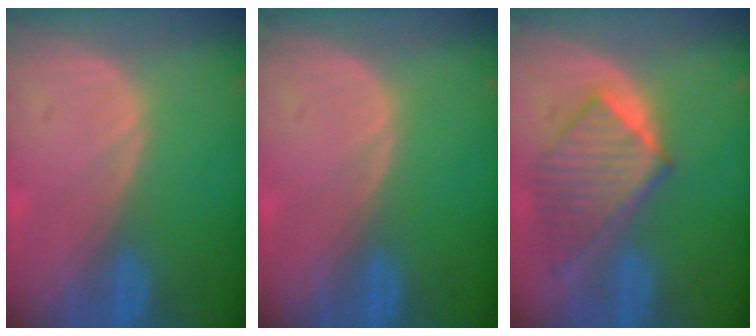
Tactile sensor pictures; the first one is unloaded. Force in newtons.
{"total": 0.0}
{"total": 7.6, "press": 7.5, "slide": 1.1}